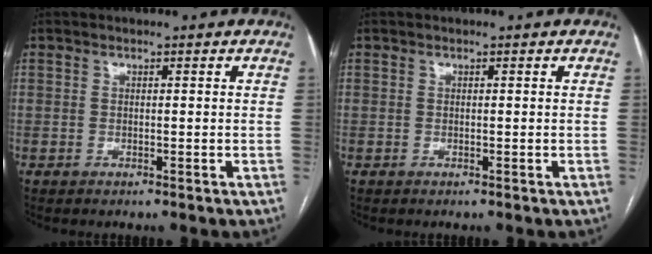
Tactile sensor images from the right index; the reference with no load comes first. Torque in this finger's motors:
{"motor_torque": [0.00, 0.00, 0.00, 0.00]}